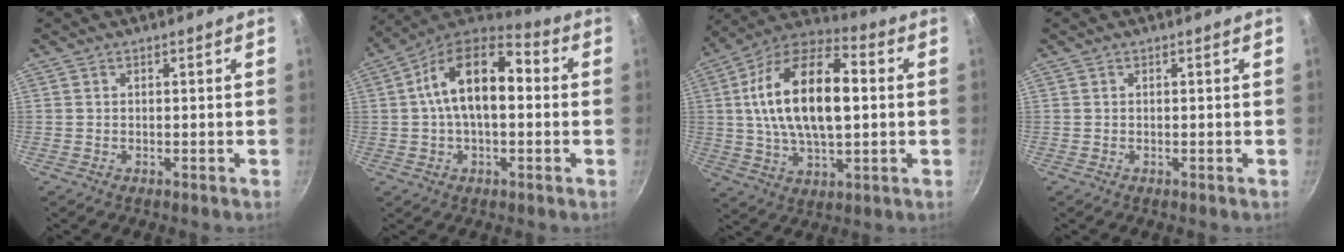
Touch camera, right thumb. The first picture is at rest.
{"total": 16.5, "force": [1.8, 8.9, 13.7], "torque": [-0.218, 0.041, 0.018]}
{"total": 21.9, "force": [2.4, 10.9, 18.8], "torque": [-0.330, 0.020, 0.034]}
{"total": 0.0}